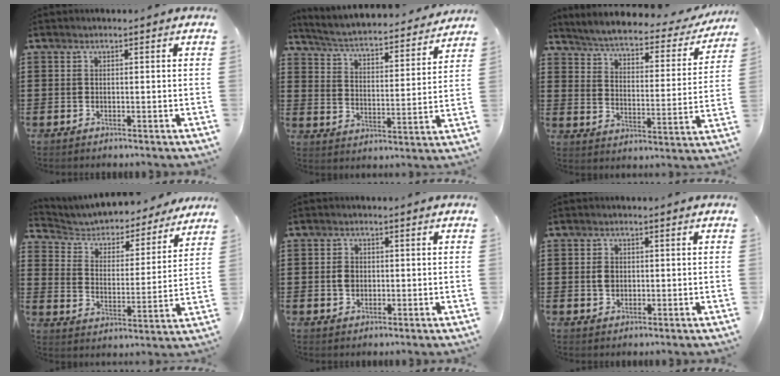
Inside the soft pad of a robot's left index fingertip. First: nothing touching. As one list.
[{"total": 3.6, "force": [3.4, -0.1, 1.0], "torque": [-0.039, -0.035, 0.049]}, {"total": 3.5, "force": [3.2, 0.0, 1.4], "torque": [-0.046, -0.027, 0.045]}, {"total": 4.3, "force": [4.1, 1.4, 0.6], "torque": [-0.037, -0.029, 0.063]}, {"total": 2.3, "force": [0.1, 1.9, 1.3], "torque": [-0.030, 0.008, 0.000]}, {"total": 2.3, "force": [0.2, 1.8, 1.5], "torque": [-0.032, 0.008, 0.003]}]